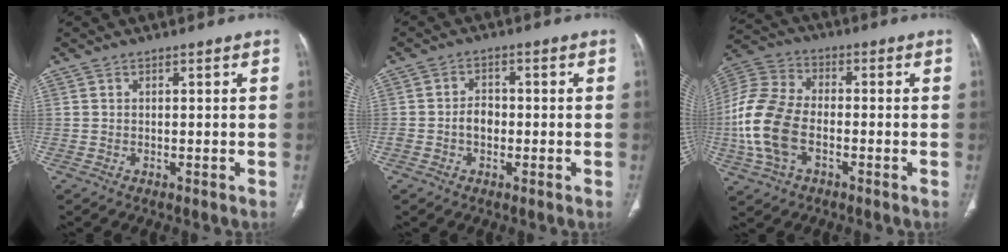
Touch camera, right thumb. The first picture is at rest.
{"total": 3.6, "force": [-0.9, 2.6, 2.3], "torque": [-0.030, 0.013, -0.020]}
{"total": 15.3, "force": [-3.4, 9.6, 11.4], "torque": [-0.254, 0.024, -0.067]}